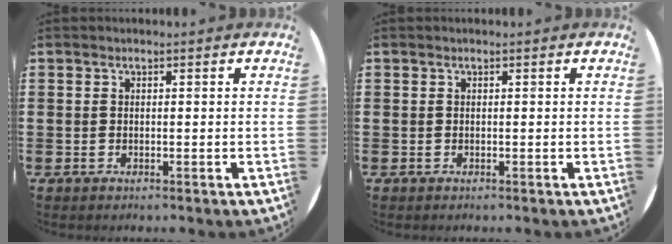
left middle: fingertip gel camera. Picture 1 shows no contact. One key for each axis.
{"total": 0.0}